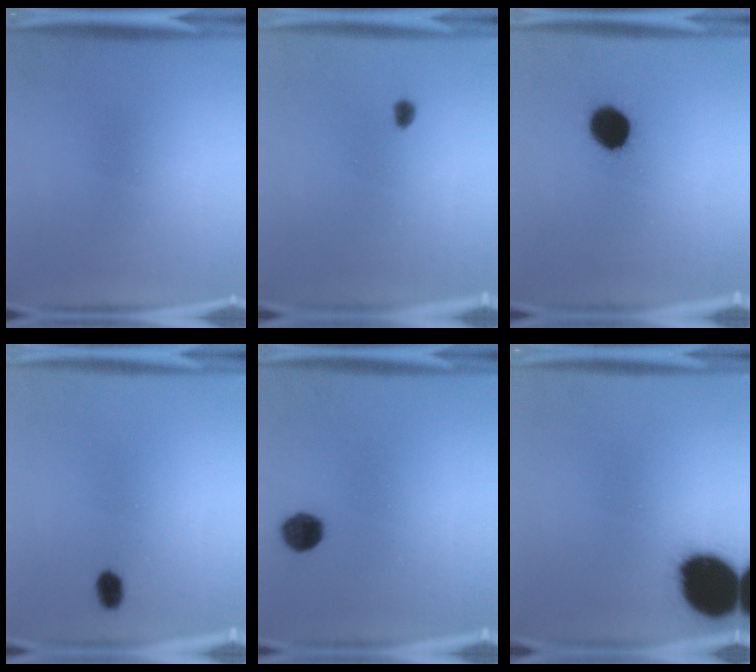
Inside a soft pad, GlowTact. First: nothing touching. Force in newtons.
{"total": 1.7}
{"total": 9.2}
{"total": 2.7}
{"total": 5.5}
{"total": 19.8}